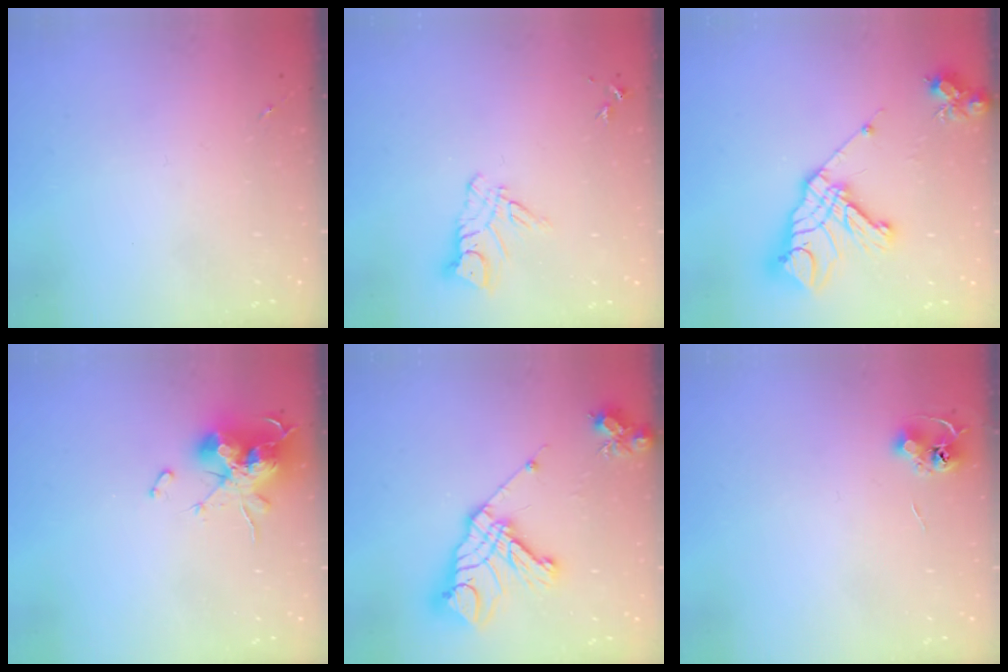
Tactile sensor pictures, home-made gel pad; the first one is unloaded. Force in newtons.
{"total": 8.6, "press": 8.5, "slide": 0.9}
{"total": 19.8, "press": 19.6, "slide": 2.6}
{"total": 15.7, "press": 15.7, "slide": 0.1}
{"total": 19.8, "press": 19.6, "slide": 2.6}
{"total": 6.6, "press": 6.6, "slide": 0.5}